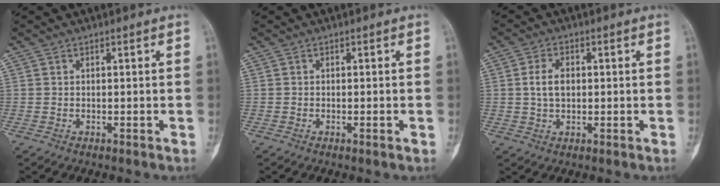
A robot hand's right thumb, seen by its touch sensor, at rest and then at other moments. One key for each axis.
{"total": 0.8, "fx": -0.4, "fy": 0.1, "fz": 0.7, "tx": -0.009, "ty": -0.002, "tz": -0.005}
{"total": 4.7, "fx": 0.4, "fy": 2.9, "fz": 3.6, "tx": -0.066, "ty": 0.006, "tz": 0.007}